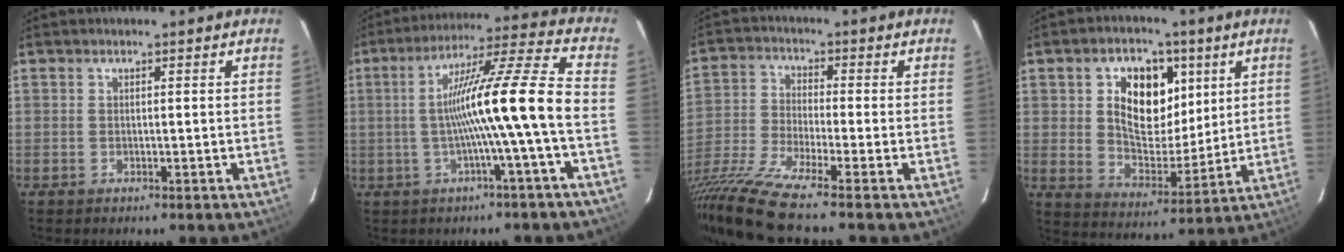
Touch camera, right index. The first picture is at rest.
{"total": 14.4, "force": [-2.8, -2.1, 14.0], "torque": [-0.234, 0.014, -0.047]}
{"total": 13.9, "force": [-11.5, -1.3, 7.8], "torque": [-0.162, -0.048, -0.223]}
{"total": 13.8, "force": [4.6, 8.6, 9.8], "torque": [-0.168, 0.010, 0.083]}